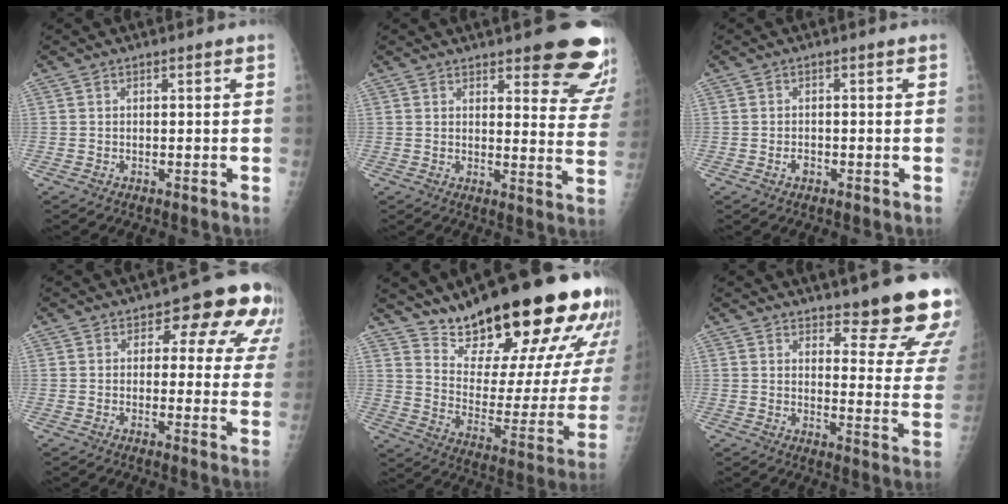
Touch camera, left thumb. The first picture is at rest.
{"total": 14.2, "force": [10.6, 4.2, 8.5], "torque": [-0.056, -0.072, 0.113]}
{"total": 1.3, "force": [-0.7, 0.9, 0.7], "torque": [-0.010, 0.005, -0.010]}
{"total": 11.3, "force": [5.2, 6.3, 7.8], "torque": [-0.034, -0.015, 0.047]}
{"total": 26.8, "force": [19.4, 7.9, 16.7], "torque": [-0.217, -0.102, 0.288]}
{"total": 16.0, "force": [13.0, 3.7, 8.6], "torque": [-0.065, -0.101, 0.152]}